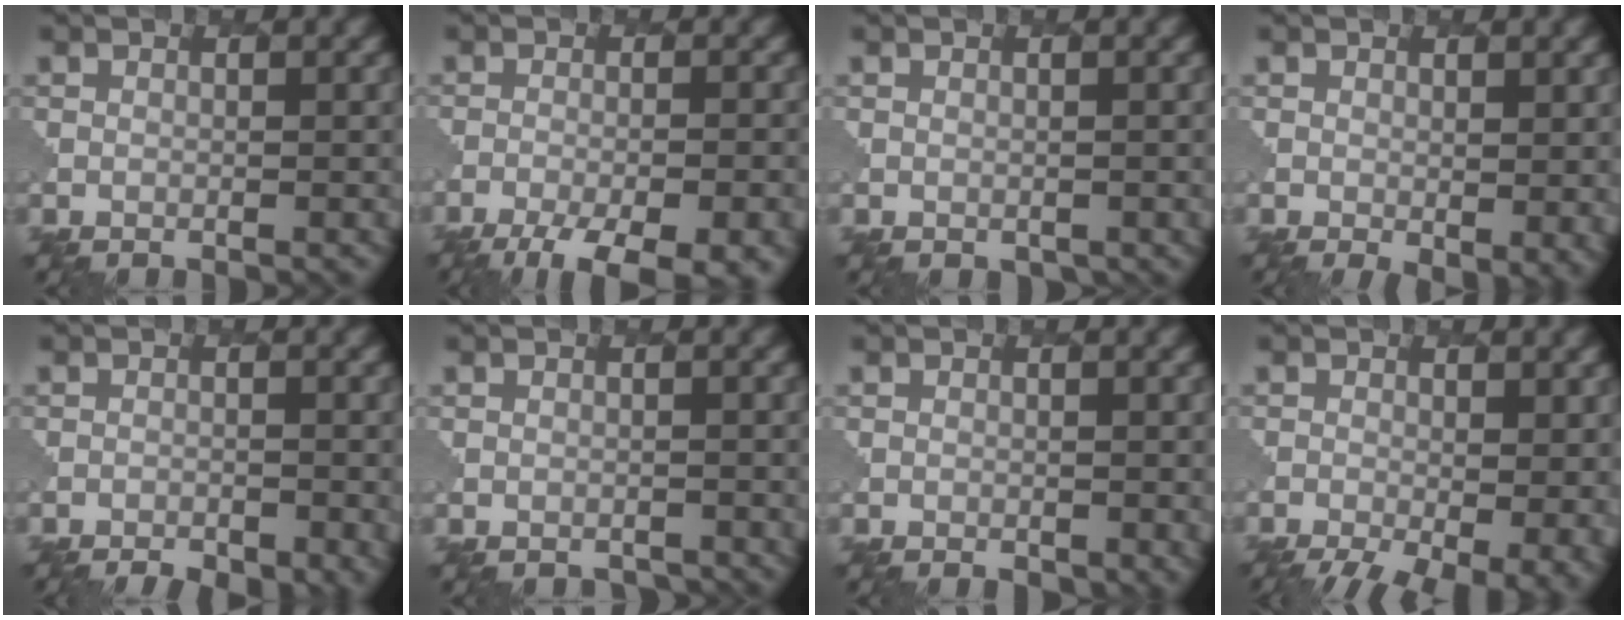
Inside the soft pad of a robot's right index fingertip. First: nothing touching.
{"total": 9.7, "force": [-7.0, 3.0, 6.0], "torque": [-0.097, -0.021, -0.094]}
{"total": 0.9, "force": [-0.1, 0.8, 0.3], "torque": [-0.006, -0.004, 0.002]}
{"total": 3.2, "force": [0.0, 1.5, 2.9], "torque": [-0.036, -0.014, 0.003]}
{"total": 5.9, "force": [-4.4, 2.6, 3.0], "torque": [-0.027, -0.005, -0.042]}
{"total": 1.1, "force": [-0.9, 0.5, 0.0], "torque": [0.004, 0.002, -0.009]}
{"total": 2.4, "force": [-0.6, 1.4, 1.9], "torque": [-0.017, -0.003, 0.006]}
{"total": 9.1, "force": [-4.1, 4.1, 7.0], "torque": [-0.090, -0.032, -0.044]}